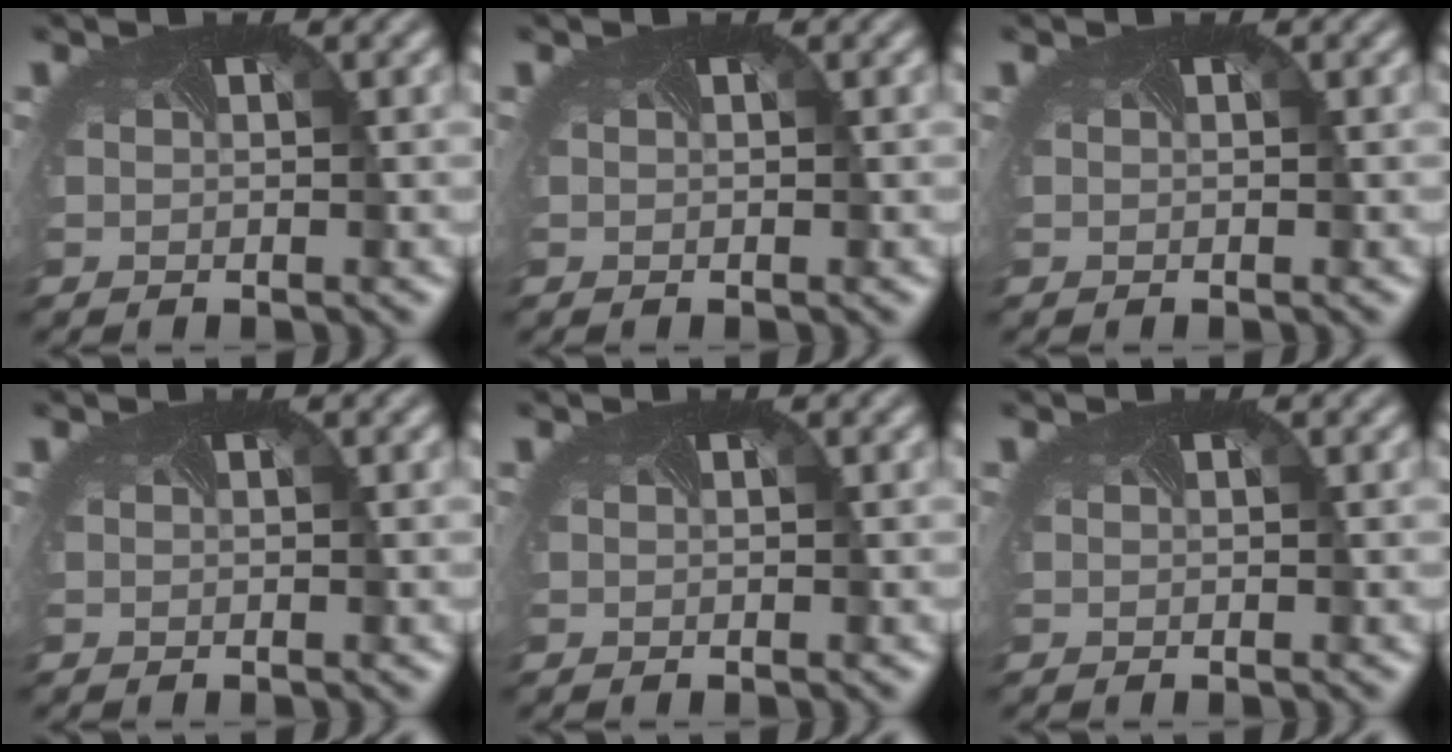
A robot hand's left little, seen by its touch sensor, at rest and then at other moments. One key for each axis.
{"total": 0.0}
{"total": 0.0}
{"total": 0.0}
{"total": 0.0}
{"total": 0.0}